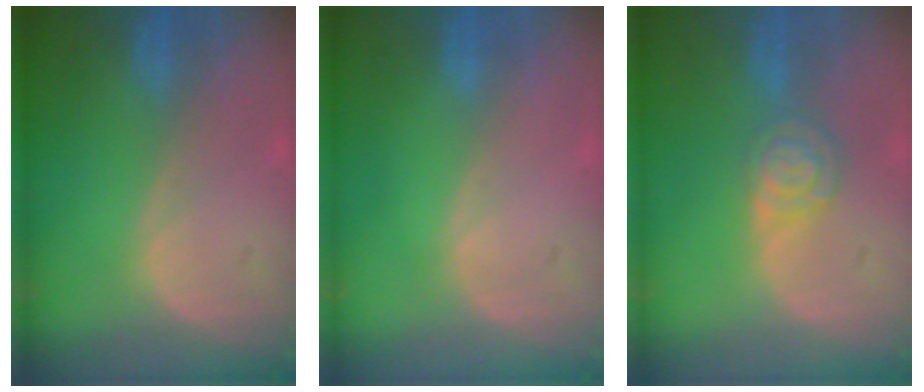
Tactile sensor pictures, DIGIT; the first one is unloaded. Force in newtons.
{"total": 0.0}
{"total": 4.8, "press": 4.2, "slide": 2.3}